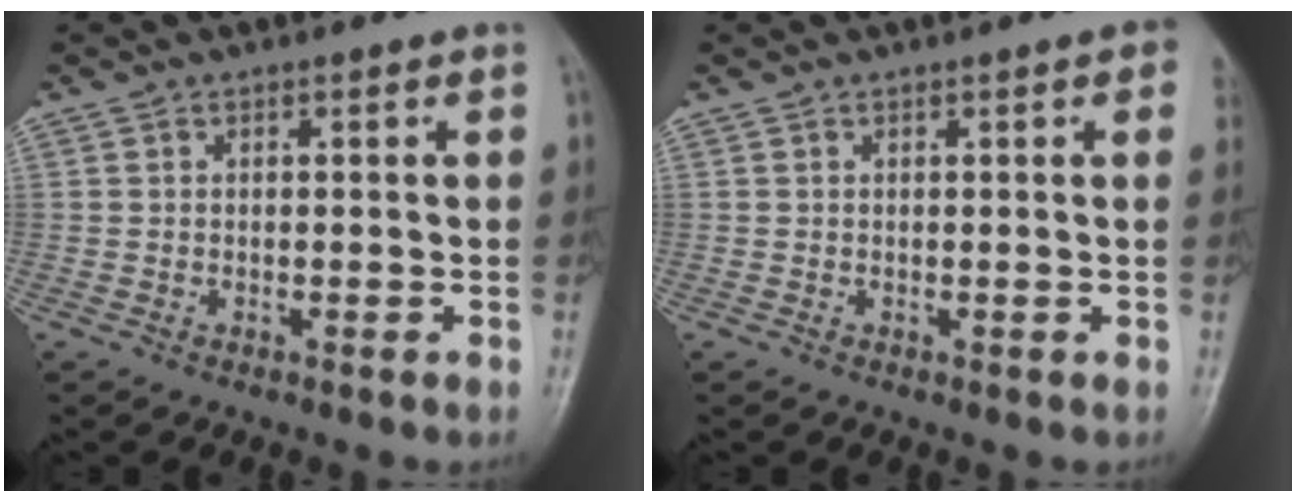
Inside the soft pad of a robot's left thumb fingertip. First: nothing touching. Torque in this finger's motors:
{"motor_torque": [1.43, 0.96, 0.87, -0.85, 0.02]}